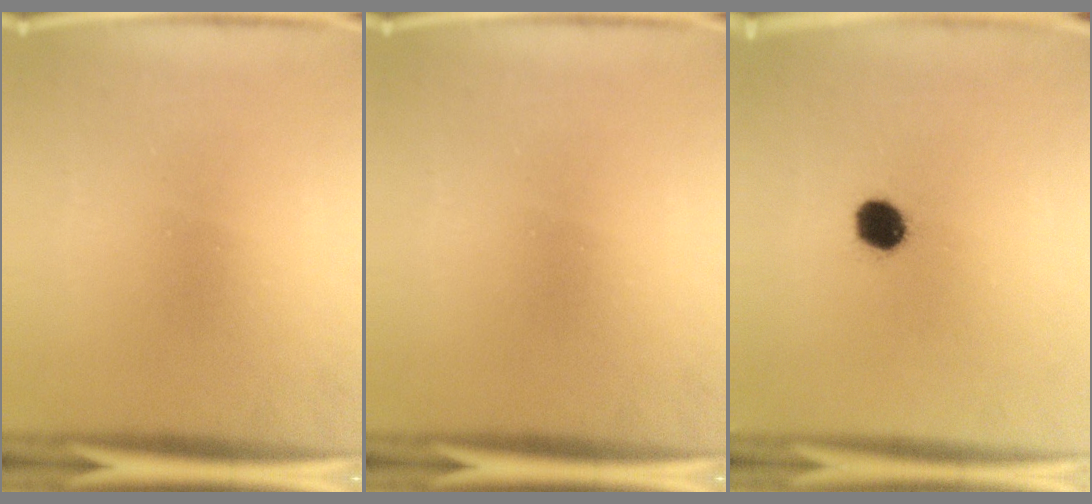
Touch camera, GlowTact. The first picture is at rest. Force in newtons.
{"total": 0.0}
{"total": 5.9}